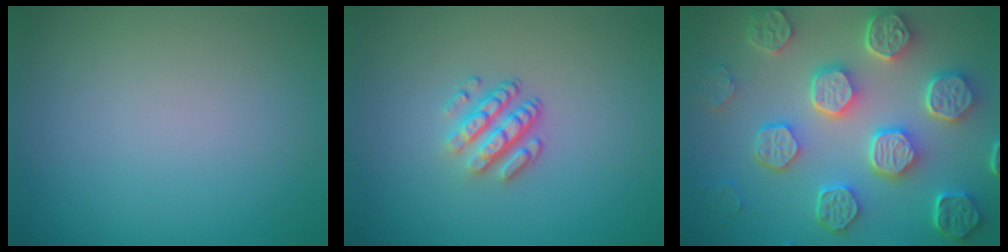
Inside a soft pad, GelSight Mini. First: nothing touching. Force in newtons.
{"total": 3.2, "press": 2.3, "slide": 2.2}
{"total": 8.6, "press": 6.6, "slide": 5.5}